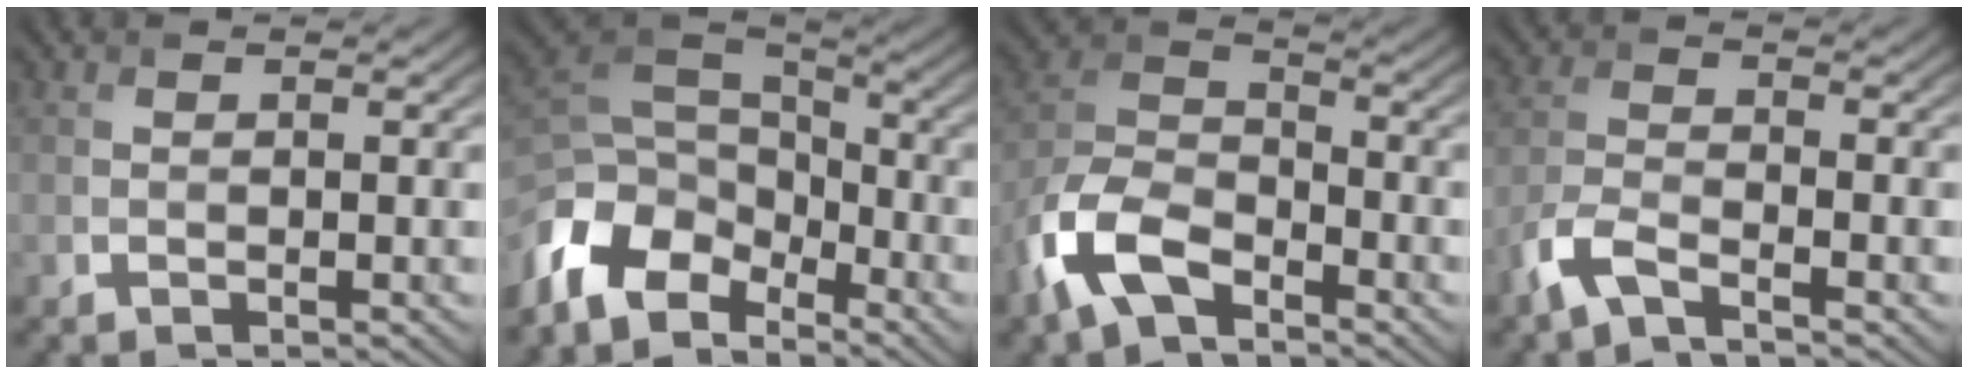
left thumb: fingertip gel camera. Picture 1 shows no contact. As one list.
[{"total": 12.1, "force": [-7.3, 6.9, 6.6], "torque": [-0.160, -0.016, -0.144]}, {"total": 10.4, "force": [-6.3, 5.0, 6.5], "torque": [-0.149, -0.007, -0.146]}, {"total": 4.5, "force": [-3.2, 1.3, 2.9], "torque": [-0.072, -0.007, -0.081]}]